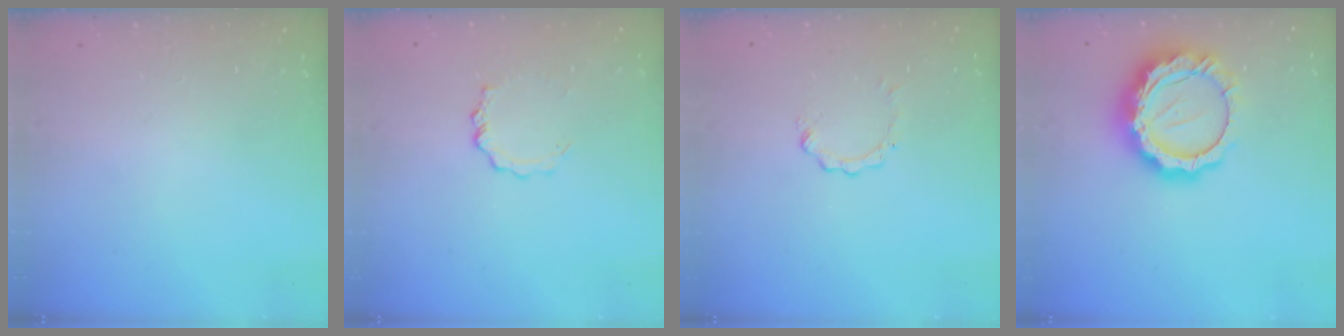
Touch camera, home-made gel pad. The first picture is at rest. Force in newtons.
{"total": 3.6, "press": 3.6, "slide": 0.3}
{"total": 0.7, "press": 0.7, "slide": 0.1}
{"total": 15.4, "press": 15.4, "slide": 1.1}